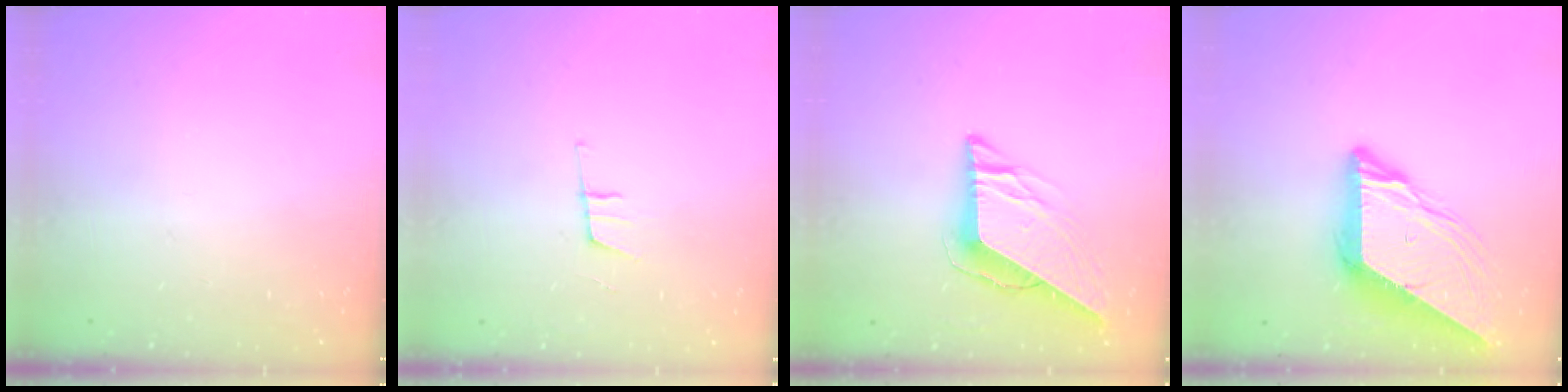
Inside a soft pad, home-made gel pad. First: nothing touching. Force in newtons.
{"total": 7.7, "press": 7.2, "slide": 2.8}
{"total": 9.8, "press": 9.7, "slide": 1.1}
{"total": 9.3, "press": 9.2, "slide": 0.8}